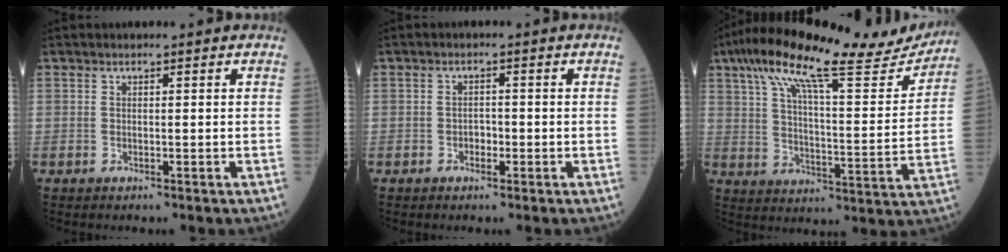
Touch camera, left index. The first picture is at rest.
{"total": 1.6, "force": [-0.9, 1.0, 0.8], "torque": [-0.008, 0.002, -0.016]}
{"total": 22.2, "force": [18.6, 2.5, 11.9], "torque": [-0.203, 0.005, 0.264]}